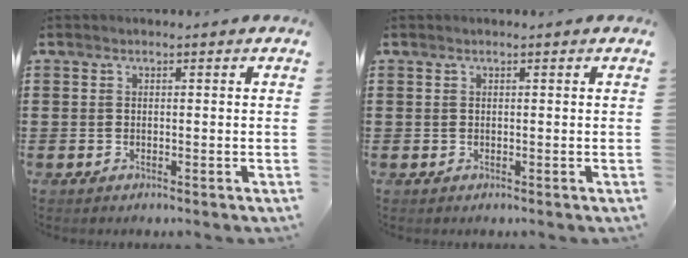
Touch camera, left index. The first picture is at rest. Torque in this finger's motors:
{"motor_torque": [0.00, -0.06, -0.05, 0.00]}